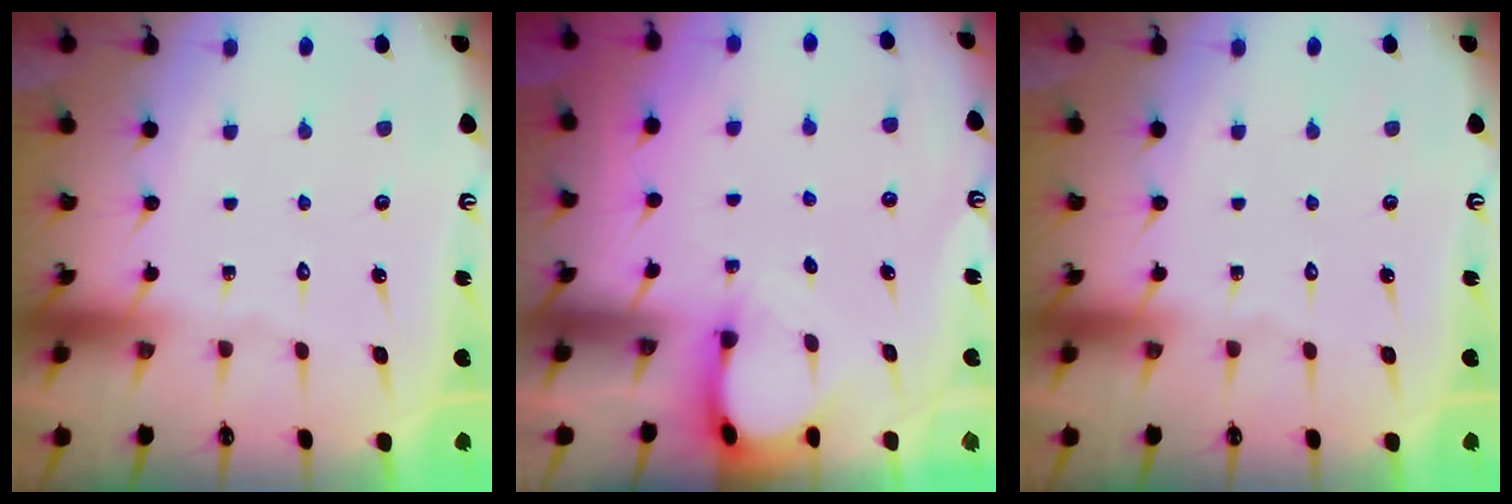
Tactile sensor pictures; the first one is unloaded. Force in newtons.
{"total": 3.5, "press": 3.5, "slide": 0.2}
{"total": 0.0}